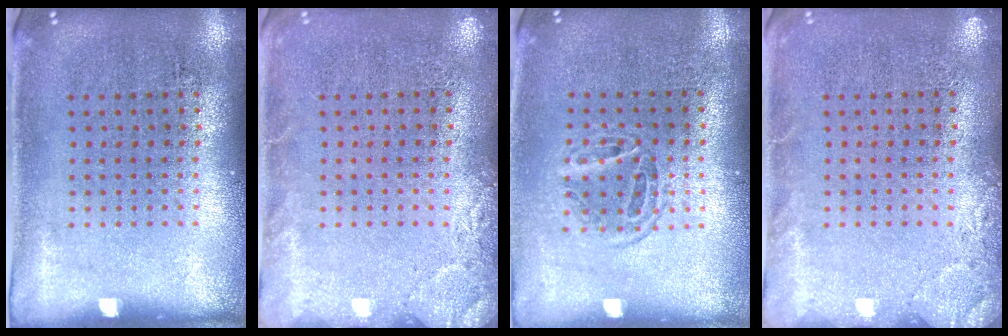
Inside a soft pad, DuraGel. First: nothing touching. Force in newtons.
{"total": 2.0, "press": 2.0, "slide": 0.3}
{"total": 1.2, "press": 1.0, "slide": 0.6}
{"total": 1.9, "press": 1.8, "slide": 0.3}